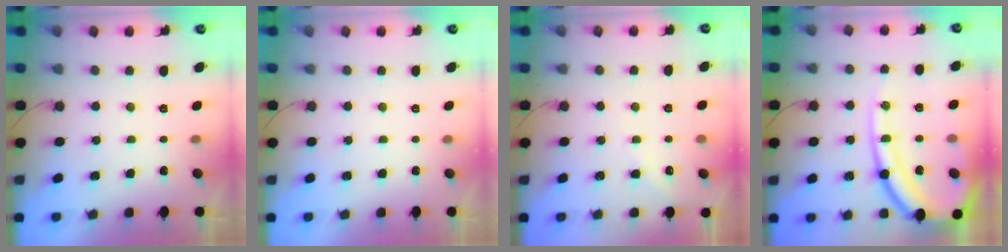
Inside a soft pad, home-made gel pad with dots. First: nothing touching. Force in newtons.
{"total": 0.0}
{"total": 2.2, "press": 2.2, "slide": 0.4}
{"total": 17.2, "press": 17.1, "slide": 1.9}